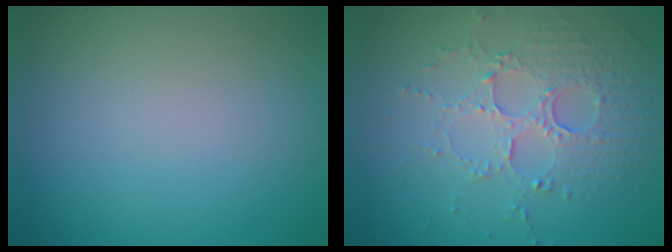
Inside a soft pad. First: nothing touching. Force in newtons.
{"total": 5.3, "press": 3.7, "slide": 3.9}